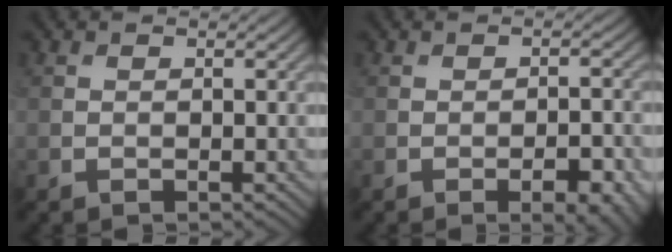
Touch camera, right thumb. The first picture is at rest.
{"total": 5.6, "force": [-2.7, 2.0, 4.4], "torque": [-0.054, -0.001, -0.024]}